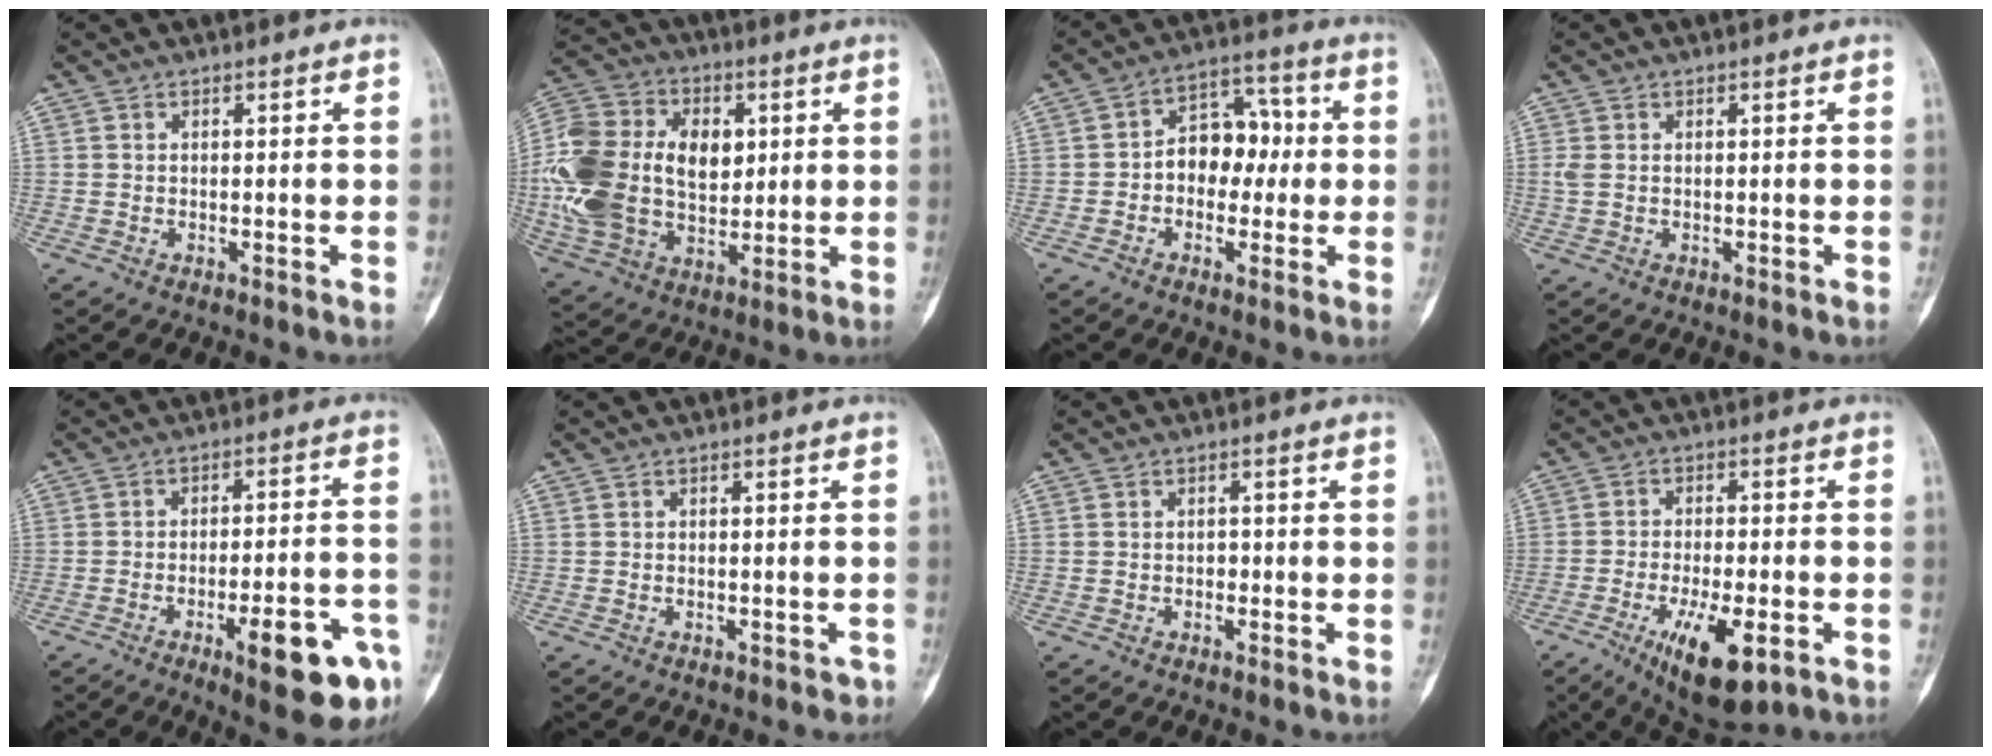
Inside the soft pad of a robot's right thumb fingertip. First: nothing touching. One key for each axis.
{"total": 24.3, "fx": 2.1, "fy": 16.4, "fz": 17.8, "tx": -0.358, "ty": 0.004, "tz": 0.046}
{"total": 9.6, "fx": -0.3, "fy": 6.9, "fz": 6.7, "tx": -0.057, "ty": 0.037, "tz": -0.016}
{"total": 1.6, "fx": 0.3, "fy": 1.0, "fz": 1.2, "tx": -0.039, "ty": 0.006, "tz": 0.009}
{"total": 14.6, "fx": -6.8, "fy": 3.7, "fz": 12.4, "tx": -0.150, "ty": 0.029, "tz": -0.084}
{"total": 1.2, "fx": -0.9, "fy": 0.7, "fz": 0.4, "tx": -0.002, "ty": 0.009, "tz": -0.009}
{"total": 1.0, "fx": -0.2, "fy": 0.8, "fz": 0.6, "tx": -0.006, "ty": 0.003, "tz": -0.004}
{"total": 12.4, "fx": -5.4, "fy": 4.4, "fz": 10.3, "tx": -0.169, "ty": 0.003, "tz": -0.077}